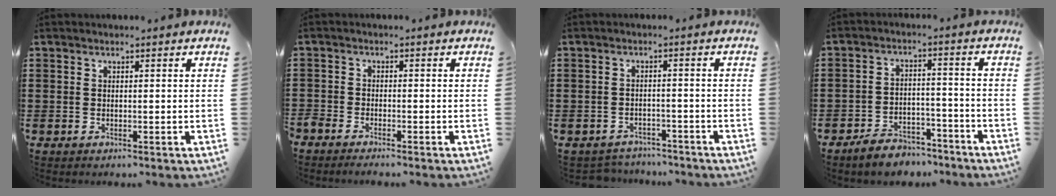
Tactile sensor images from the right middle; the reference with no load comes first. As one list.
[{"total": 1.8, "force": [-1.7, 0.2, 0.3], "torque": [-0.017, -0.002, -0.038]}, {"total": 2.7, "force": [-2.6, 0.5, -0.4], "torque": [-0.001, 0.001, -0.058]}, {"total": 5.0, "force": [-4.9, 1.2, 0.6], "torque": [-0.015, 0.015, -0.100]}]